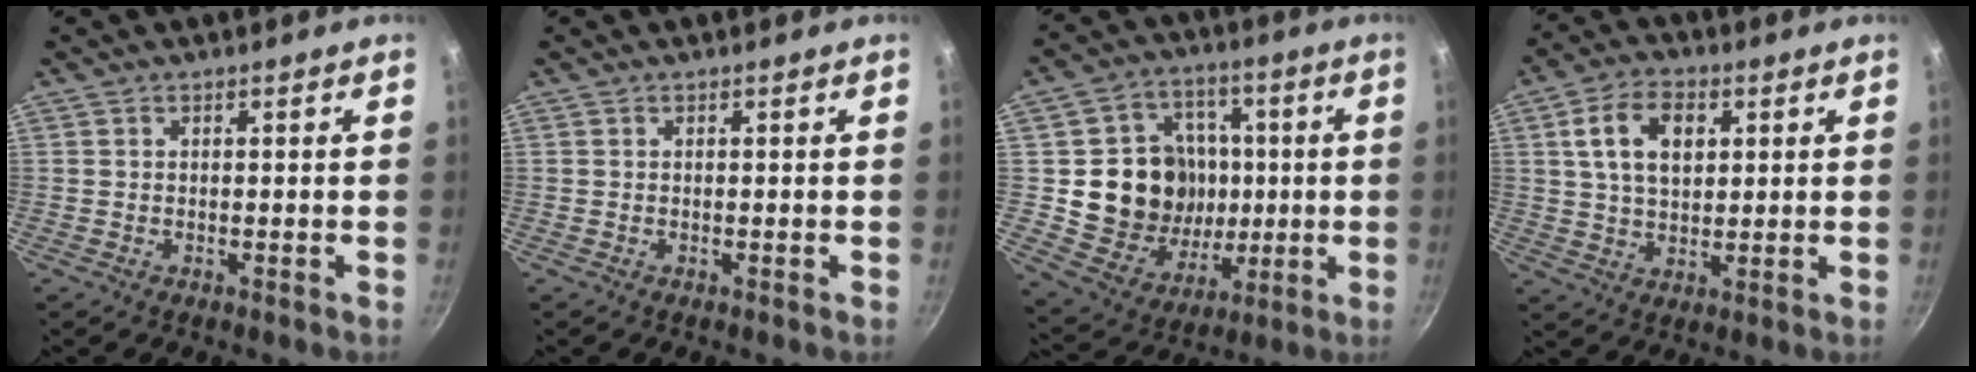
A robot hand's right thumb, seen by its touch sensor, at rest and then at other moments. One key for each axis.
{"total": 0.0}
{"total": 17.8, "fx": 0.7, "fy": 15.5, "fz": 8.6, "tx": -0.110, "ty": 0.008, "tz": 0.023}
{"total": 10.2, "fx": 2.8, "fy": 6.5, "fz": 7.3, "tx": -0.115, "ty": 0.002, "tz": 0.048}